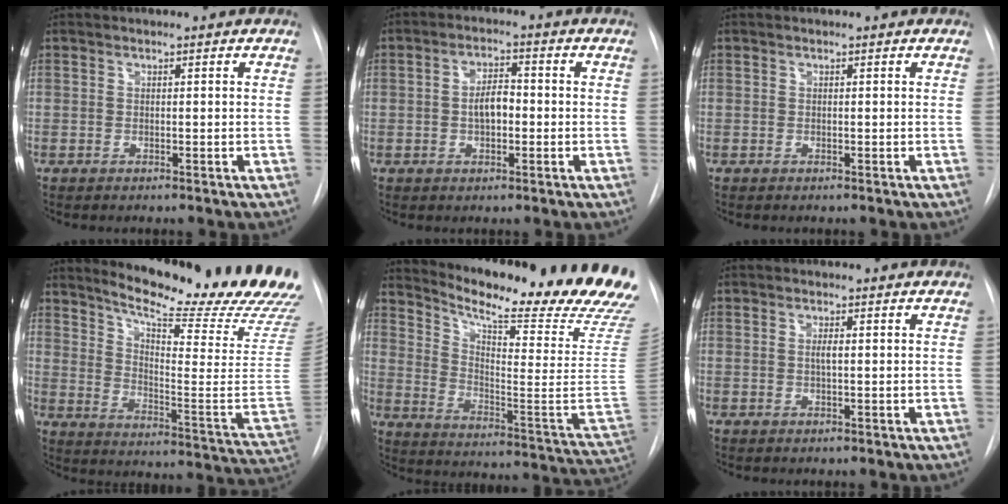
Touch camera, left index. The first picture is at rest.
{"total": 4.2, "force": [-0.4, 2.0, 3.7], "torque": [-0.068, 0.010, -0.008]}
{"total": 0.0}
{"total": 26.2, "force": [22.4, 1.6, 13.5], "torque": [-0.206, -0.114, 0.287]}
{"total": 27.8, "force": [24.3, 0.7, 13.5], "torque": [-0.217, -0.118, 0.315]}
{"total": 1.0, "force": [0.2, 0.1, 1.0], "torque": [-0.024, 0.000, 0.002]}